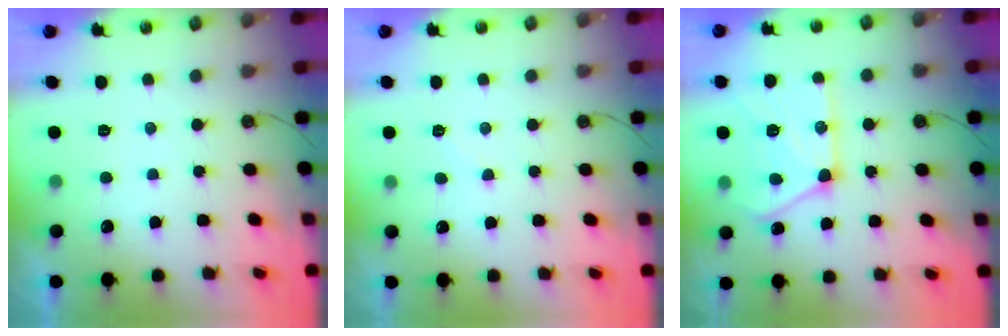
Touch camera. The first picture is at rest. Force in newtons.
{"total": 4.6, "press": 4.5, "slide": 0.8}
{"total": 18.1, "press": 18.0, "slide": 1.6}